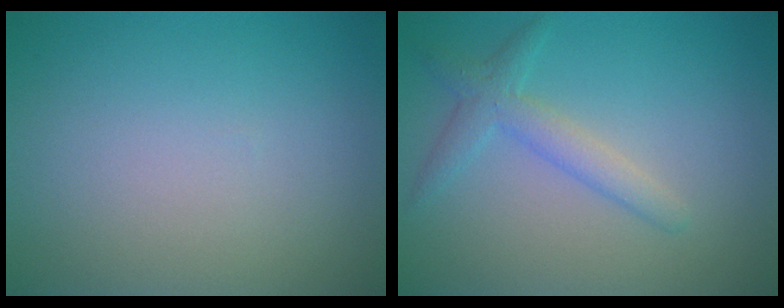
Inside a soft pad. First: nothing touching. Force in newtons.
{"total": 2.6, "press": 2.6, "slide": 0.1}